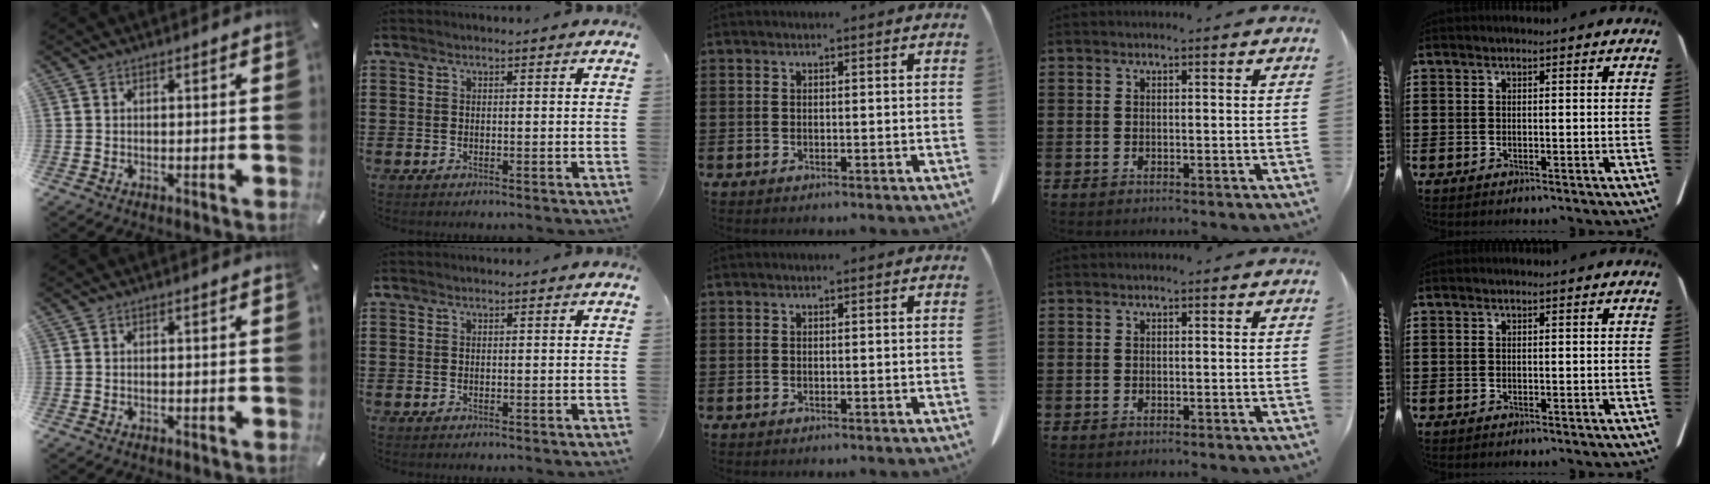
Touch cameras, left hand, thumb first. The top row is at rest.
{}